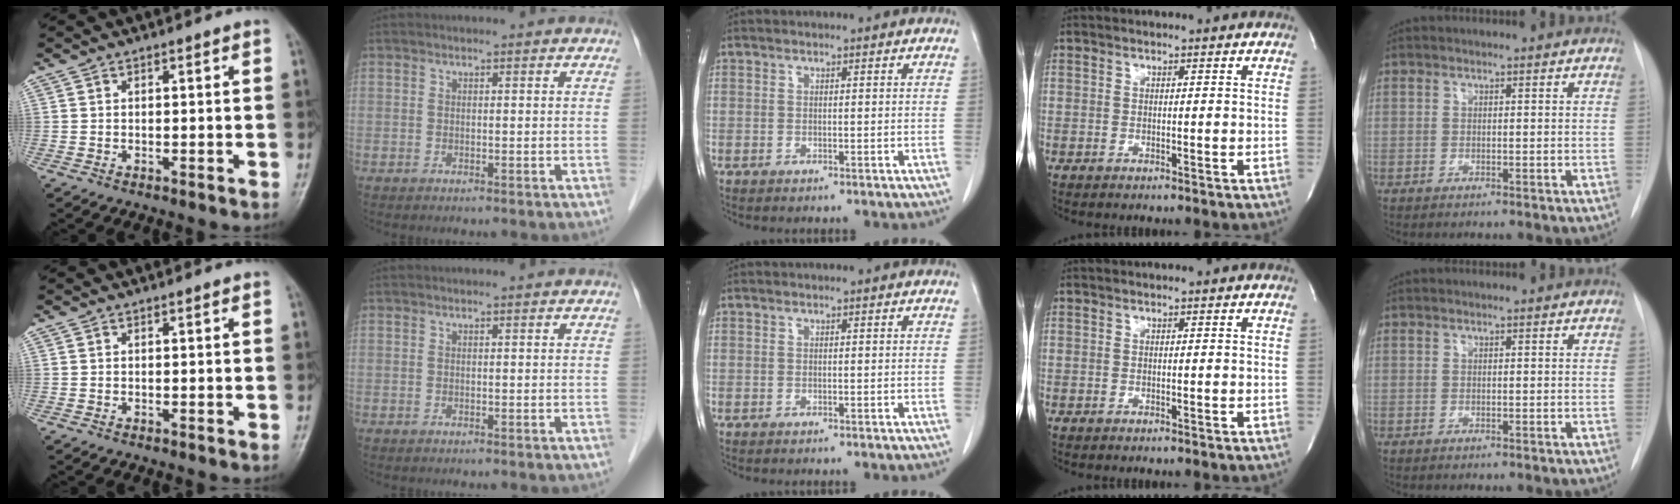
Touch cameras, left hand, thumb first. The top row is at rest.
{}